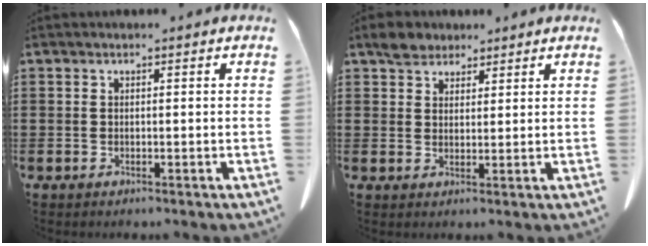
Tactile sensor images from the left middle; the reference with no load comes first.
{"total": 3.2, "force": [2.6, 1.7, 0.5], "torque": [-0.011, 0.005, 0.050]}